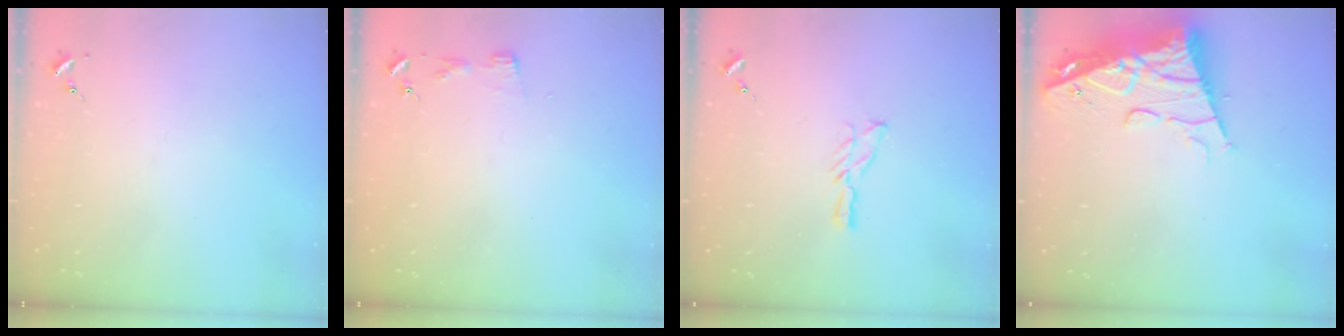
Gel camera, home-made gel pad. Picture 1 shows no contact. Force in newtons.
{"total": 2.9, "press": 2.9, "slide": 0.3}
{"total": 5.8, "press": 5.8, "slide": 0.5}
{"total": 15.2, "press": 15.1, "slide": 1.8}